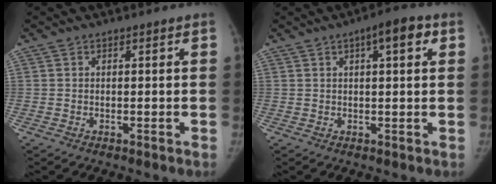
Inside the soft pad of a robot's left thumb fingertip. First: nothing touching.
{"total": 5.8, "force": [2.3, 1.7, 5.0], "torque": [-0.061, 0.008, 0.026]}